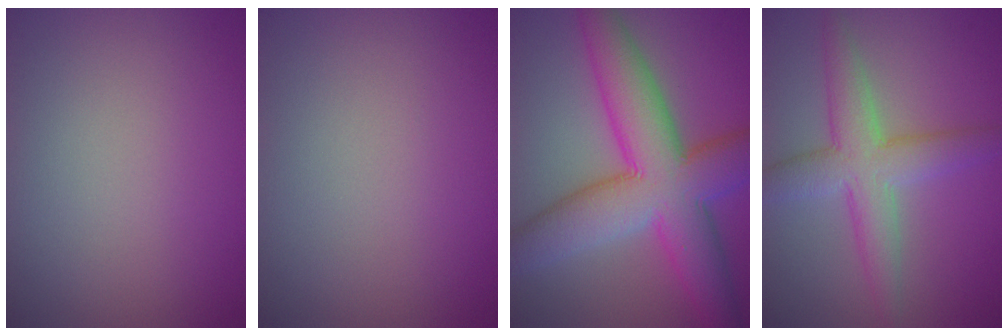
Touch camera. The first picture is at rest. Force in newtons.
{"total": 0.0}
{"total": 11.1, "press": 11.1, "slide": 0.4}
{"total": 5.2, "press": 5.2, "slide": 0.3}